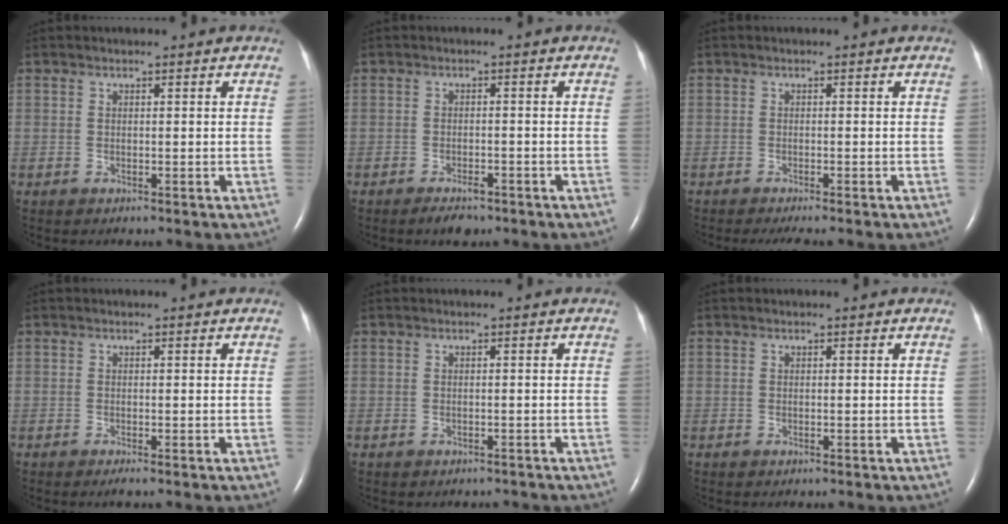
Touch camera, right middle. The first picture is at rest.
{"total": 2.7, "force": [-2.0, 1.1, 1.5], "torque": [-0.029, -0.002, -0.025]}
{"total": 3.7, "force": [-3.1, 0.1, 2.0], "torque": [-0.025, -0.008, -0.043]}
{"total": 0.7, "force": [-0.5, -0.1, 0.5], "torque": [-0.010, -0.002, -0.008]}
{"total": 0.9, "force": [-0.8, 0.5, 0.2], "torque": [-0.009, 0.000, -0.008]}
{"total": 0.0}